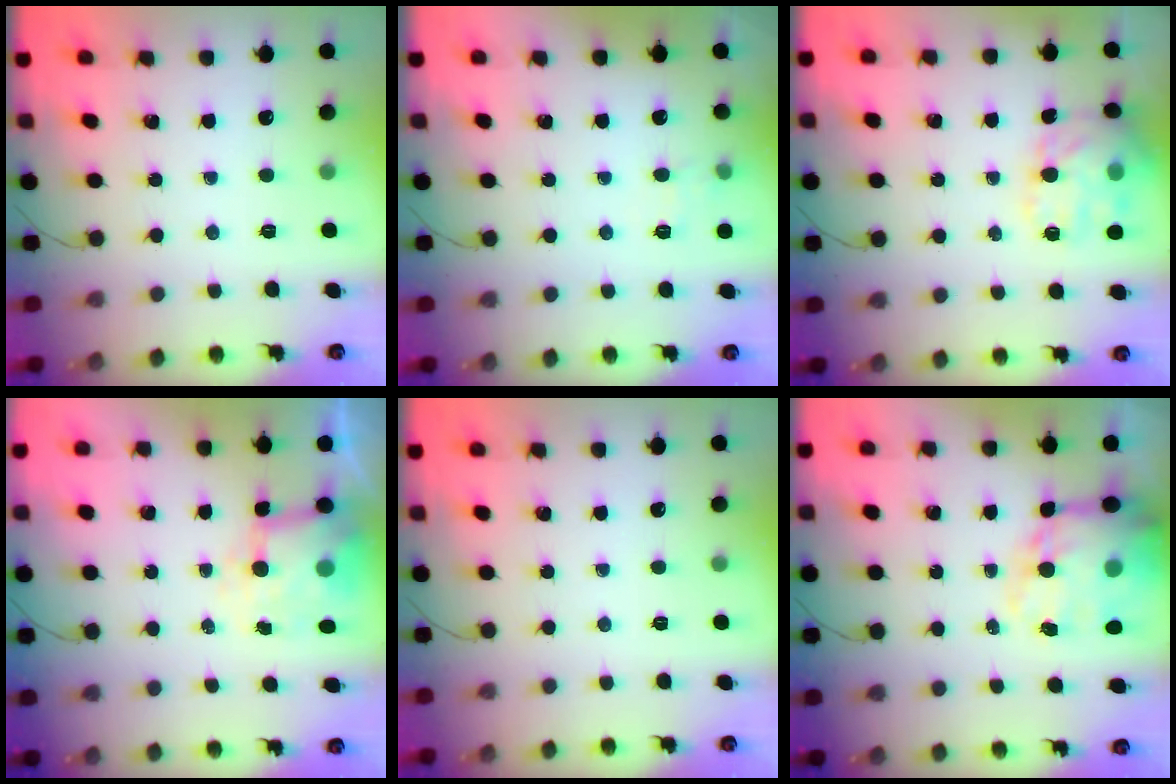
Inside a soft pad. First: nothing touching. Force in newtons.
{"total": 7.5, "press": 7.3, "slide": 2.0}
{"total": 14.8, "press": 14.7, "slide": 1.7}
{"total": 6.2, "press": 6.2, "slide": 0.5}
{"total": 0.0}
{"total": 19.7, "press": 19.2, "slide": 4.4}